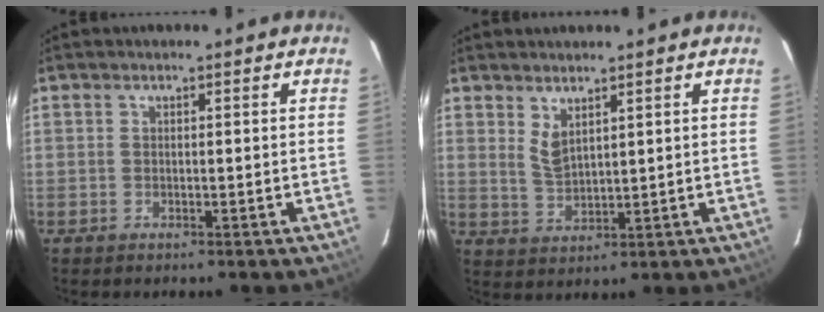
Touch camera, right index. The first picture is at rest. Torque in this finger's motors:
{"motor_torque": [-0.11, 0.06, -0.02, 0.04]}